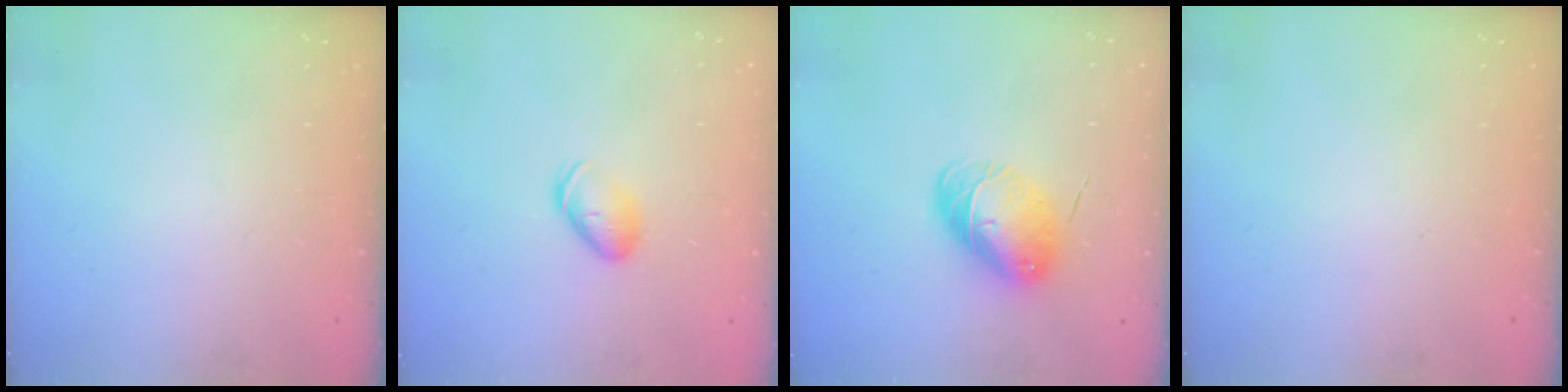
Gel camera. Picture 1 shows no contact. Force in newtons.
{"total": 7.2, "press": 7.2, "slide": 0.8}
{"total": 8.5, "press": 8.5, "slide": 0.7}
{"total": 0.0}